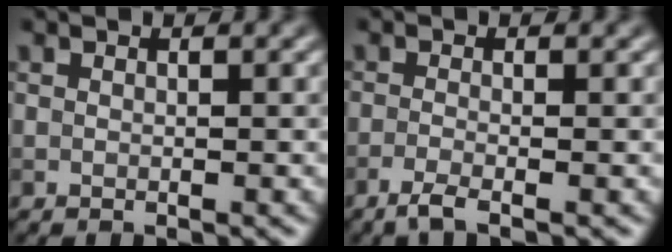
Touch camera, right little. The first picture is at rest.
{"total": 2.1, "force": [-1.3, 0.4, 1.6], "torque": [-0.027, -0.005, -0.035]}